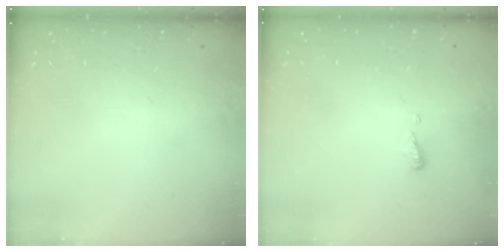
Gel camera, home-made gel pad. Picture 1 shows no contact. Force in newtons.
{"total": 4.3, "press": 4.2, "slide": 0.4}